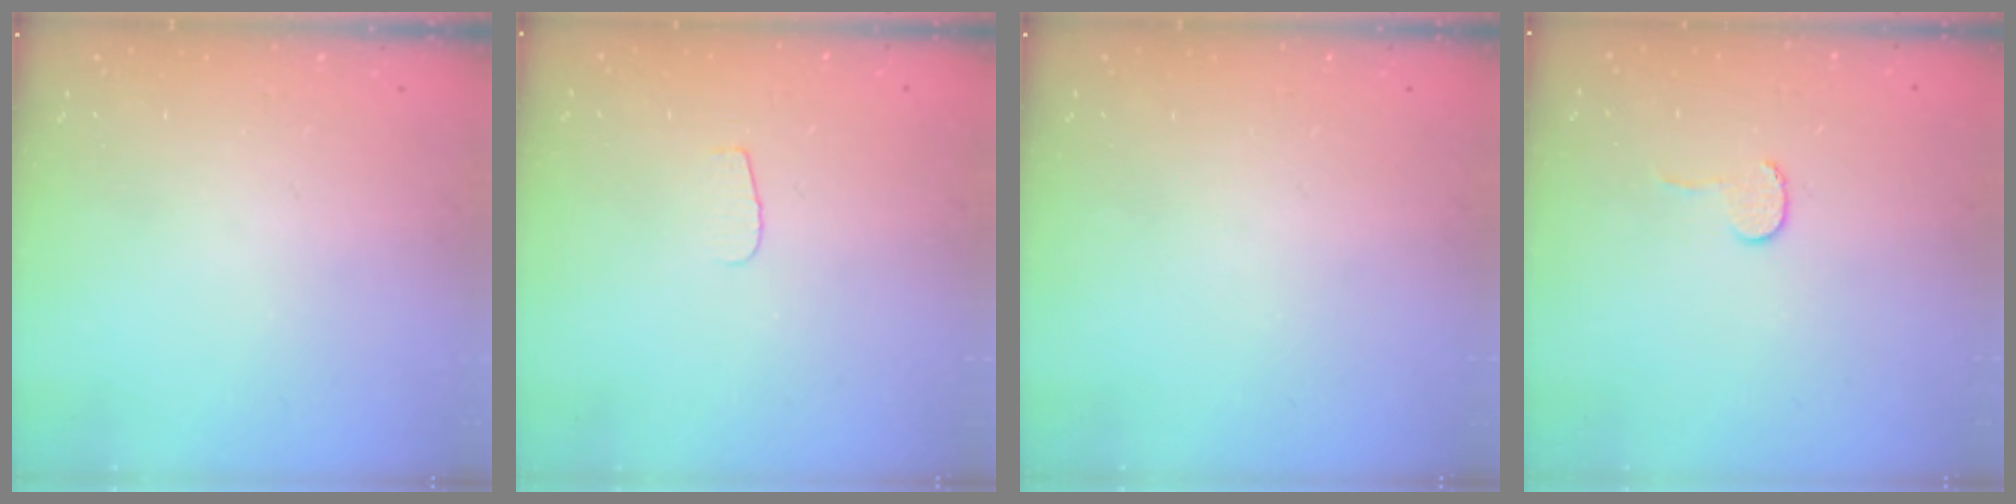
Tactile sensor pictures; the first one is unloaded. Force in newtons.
{"total": 4.0, "press": 4.0, "slide": 0.4}
{"total": 0.0}
{"total": 4.1, "press": 4.1, "slide": 0.4}